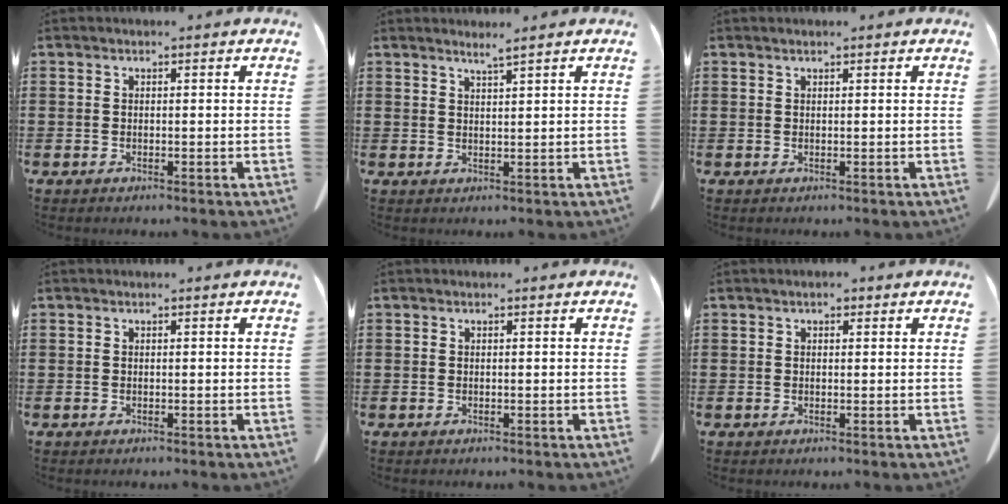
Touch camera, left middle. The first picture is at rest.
{"total": 2.0, "force": [1.8, -0.4, 0.7], "torque": [-0.015, -0.003, 0.034]}
{"total": 0.6, "force": [0.6, 0.3, 0.0], "torque": [-0.004, 0.001, 0.012]}
{"total": 0.0}
{"total": 0.0}
{"total": 0.9, "force": [0.5, 0.5, 0.6], "torque": [-0.014, 0.005, 0.008]}